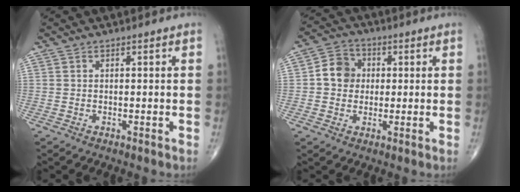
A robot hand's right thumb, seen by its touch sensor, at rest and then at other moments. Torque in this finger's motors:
{"motor_torque": [0.15, 0.41, 0.51, 0.04, 0.03]}